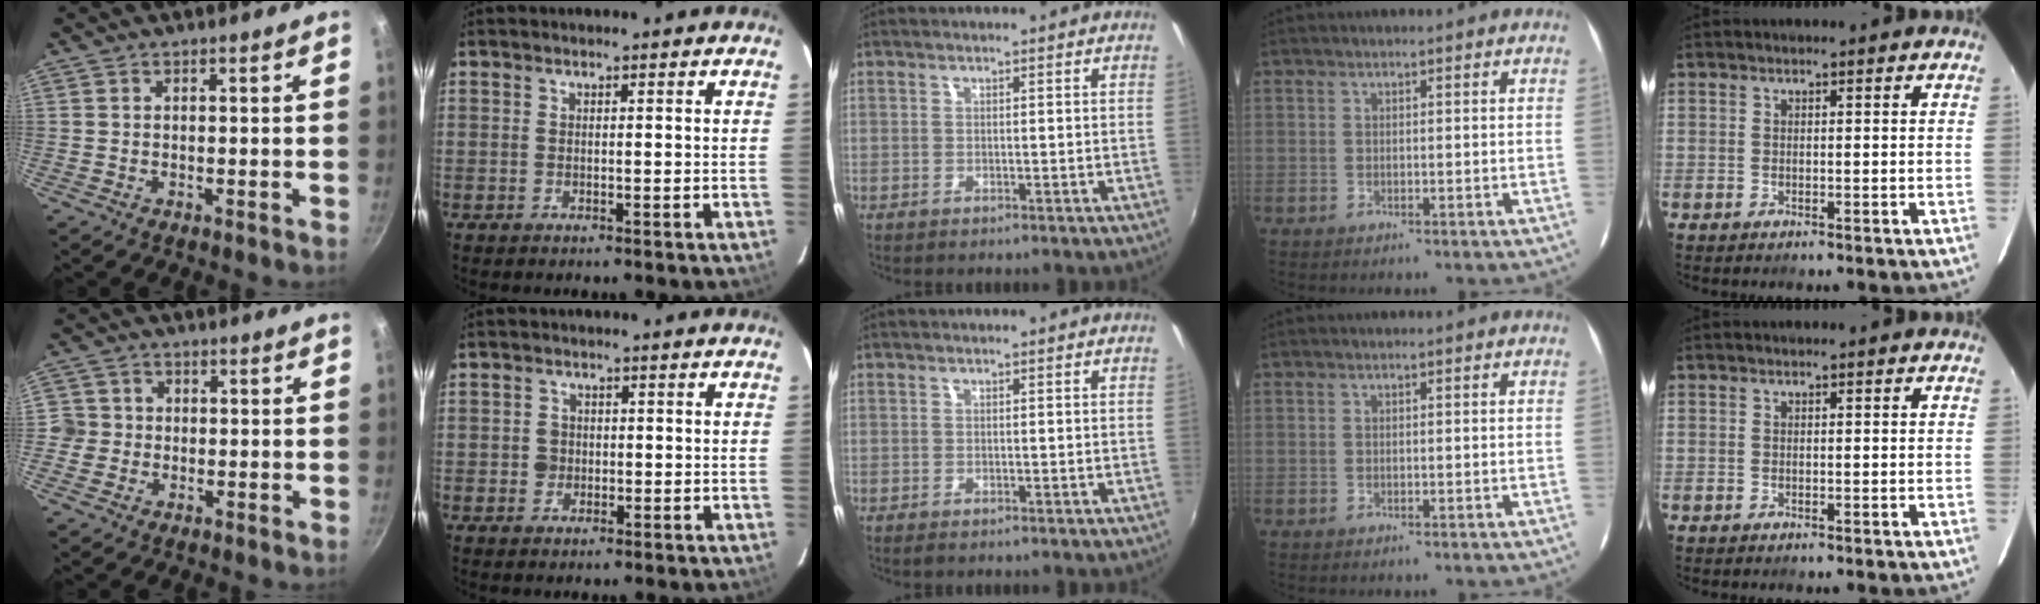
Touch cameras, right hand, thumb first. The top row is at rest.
{"thumb": {"total": 4.1, "force": [-0.8, 3.9, 0.9], "torque": [0.014, 0.010, -0.021]}, "index": {"total": 2.2, "force": [-0.3, 2.2, 0.4], "torque": [-0.005, 0.005, -0.004]}}